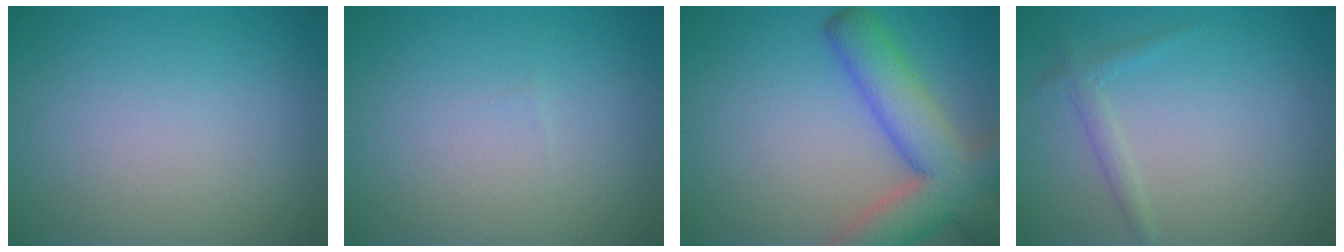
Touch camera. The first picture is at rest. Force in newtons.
{"total": 0.0}
{"total": 8.2, "press": 8.2, "slide": 0.5}
{"total": 1.4, "press": 1.4, "slide": 0.0}